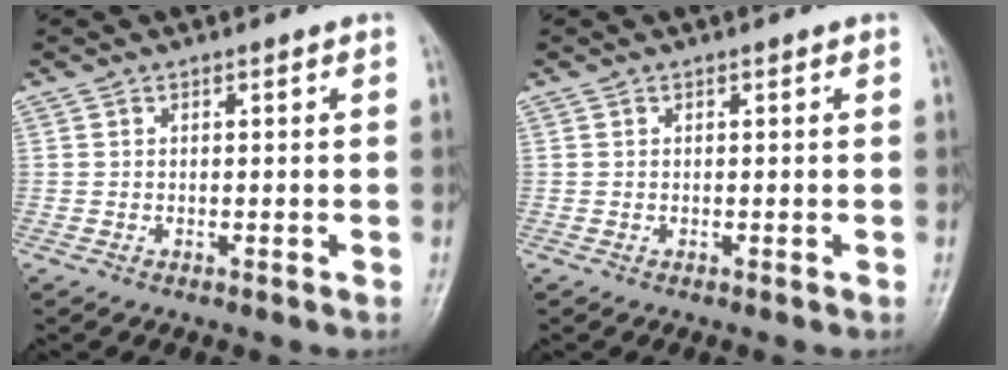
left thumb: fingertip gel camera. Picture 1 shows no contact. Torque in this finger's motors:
{"motor_torque": [-0.07, 0.01, 0.01, 0.06, 0.00]}